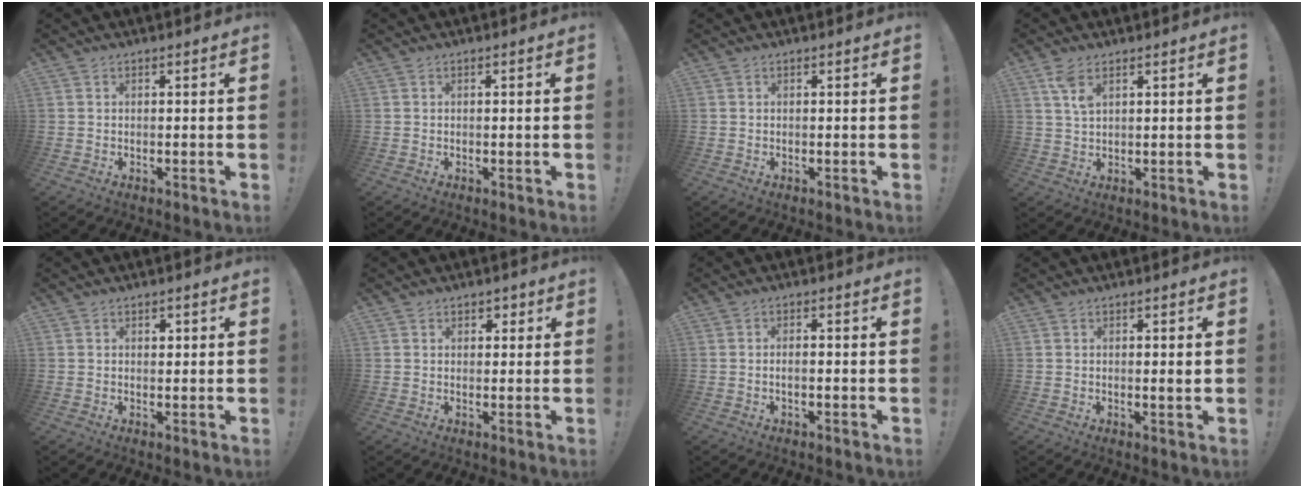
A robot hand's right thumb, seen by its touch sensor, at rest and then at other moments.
{"total": 0.6, "force": [-0.1, -0.1, 0.6], "torque": [-0.006, -0.003, -0.002]}
{"total": 0.0}
{"total": 5.1, "force": [2.8, 2.0, 3.7], "torque": [-0.068, -0.010, 0.050]}
{"total": 1.0, "force": [0.6, 0.8, 0.2], "torque": [0.008, -0.002, 0.007]}
{"total": 1.9, "force": [0.9, 1.5, 0.8], "torque": [0.005, -0.006, 0.011]}
{"total": 1.7, "force": [-0.8, 0.5, 1.4], "torque": [-0.026, 0.005, -0.014]}
{"total": 2.4, "force": [0.3, 0.1, 2.4], "torque": [-0.038, -0.003, 0.003]}